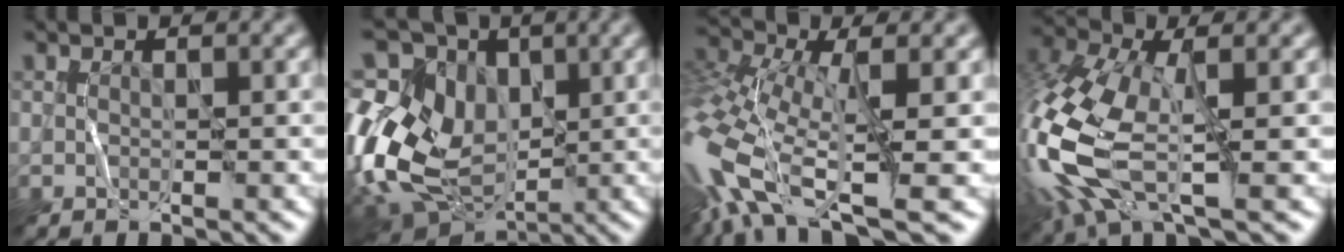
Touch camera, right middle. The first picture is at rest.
{"total": 13.5, "force": [0.2, 10.4, 8.6], "torque": [-0.181, 0.013, 0.013]}
{"total": 12.1, "force": [-3.8, 5.6, 10.1], "torque": [-0.246, -0.001, -0.069]}
{"total": 12.4, "force": [-3.0, 6.1, 10.3], "torque": [-0.274, 0.001, -0.062]}